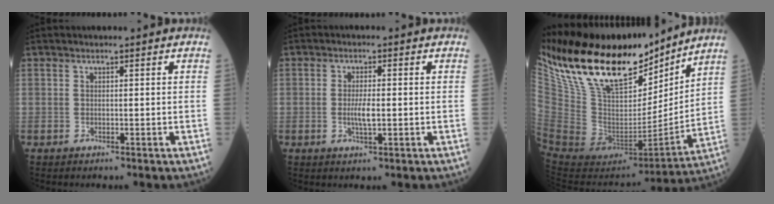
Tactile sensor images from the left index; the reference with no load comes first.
{"total": 2.8, "force": [-0.5, 0.5, 2.7], "torque": [-0.055, -0.006, -0.010]}
{"total": 25.0, "force": [19.7, 8.9, 12.7], "torque": [-0.251, -0.006, 0.350]}